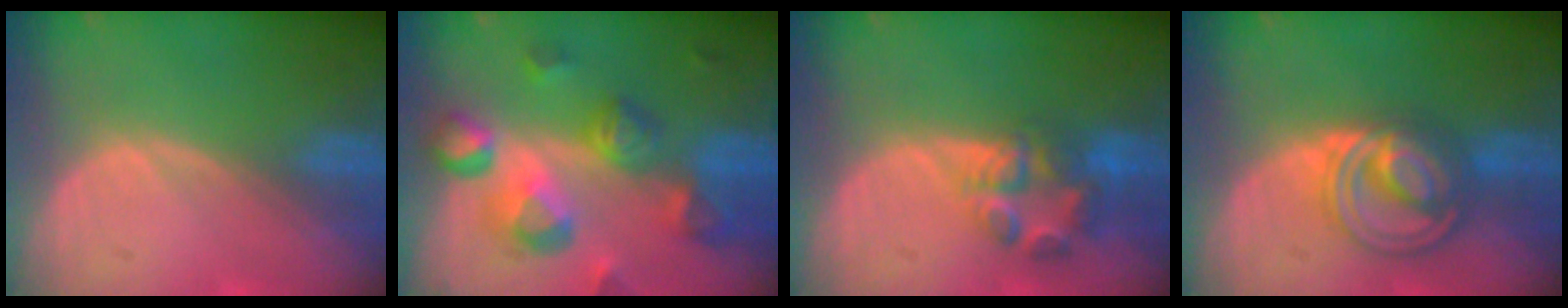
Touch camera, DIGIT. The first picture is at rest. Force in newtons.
{"total": 10.7, "press": 9.6, "slide": 4.7}
{"total": 6.9, "press": 6.0, "slide": 3.4}
{"total": 7.8, "press": 7.7, "slide": 0.5}